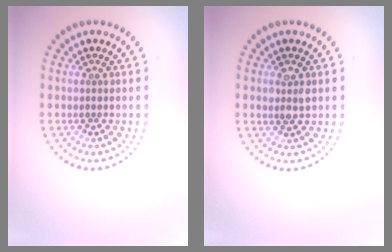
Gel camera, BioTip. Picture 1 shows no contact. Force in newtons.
{"total": 2.0, "press": 2.0, "slide": 0.3}